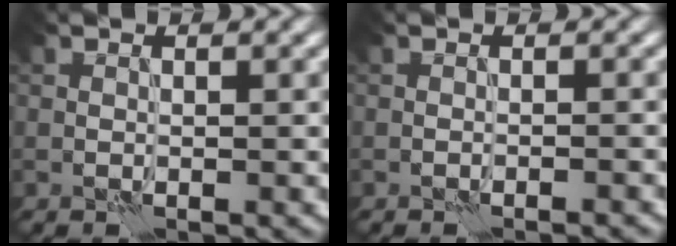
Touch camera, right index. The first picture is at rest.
{"total": 1.0, "force": [-0.9, 0.1, 0.4], "torque": [0.004, 0.000, -0.021]}